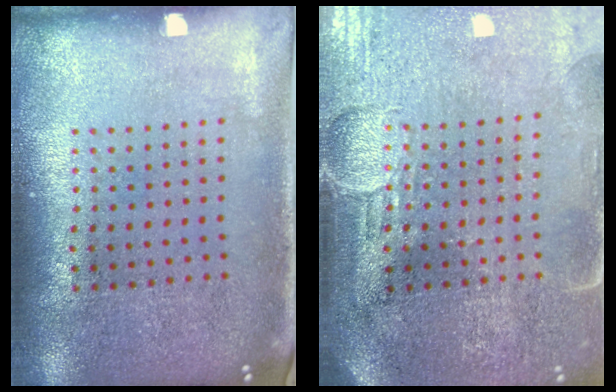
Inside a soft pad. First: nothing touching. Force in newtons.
{"total": 3.9, "press": 3.4, "slide": 1.8}